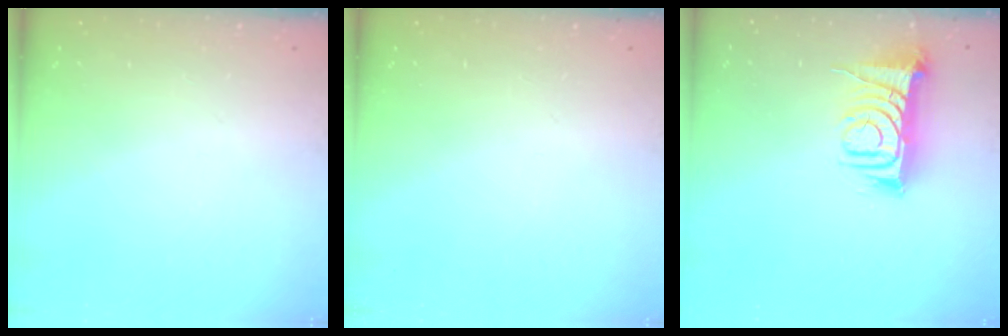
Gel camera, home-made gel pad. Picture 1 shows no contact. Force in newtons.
{"total": 0.0}
{"total": 9.7, "press": 9.6, "slide": 1.2}